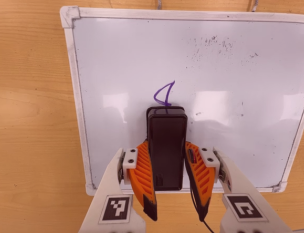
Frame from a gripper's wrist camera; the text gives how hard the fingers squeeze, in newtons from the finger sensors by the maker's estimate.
{"total": 6.0, "left": 5.0, "right": 7.0}